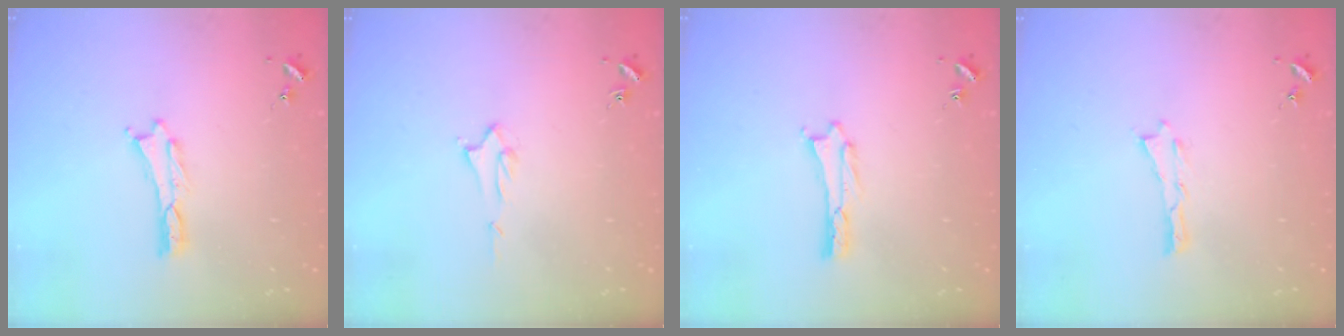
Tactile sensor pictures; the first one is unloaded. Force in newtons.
{"total": 1.4, "press": 1.4, "slide": 0.2}
{"total": 0.5, "press": 0.5, "slide": 0.2}
{"total": 0.0}